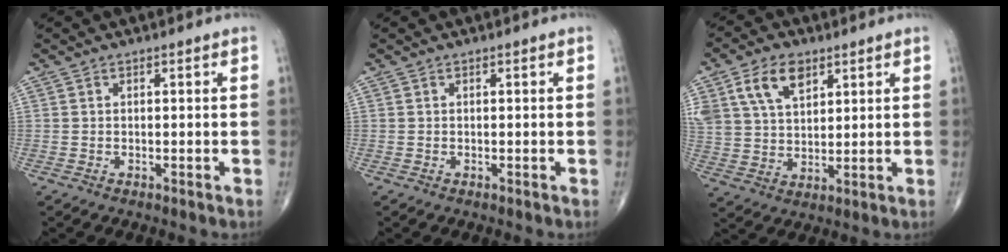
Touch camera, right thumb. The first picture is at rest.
{"total": 0.0}
{"total": 10.6, "force": [5.4, 6.4, 6.5], "torque": [-0.112, -0.014, 0.109]}